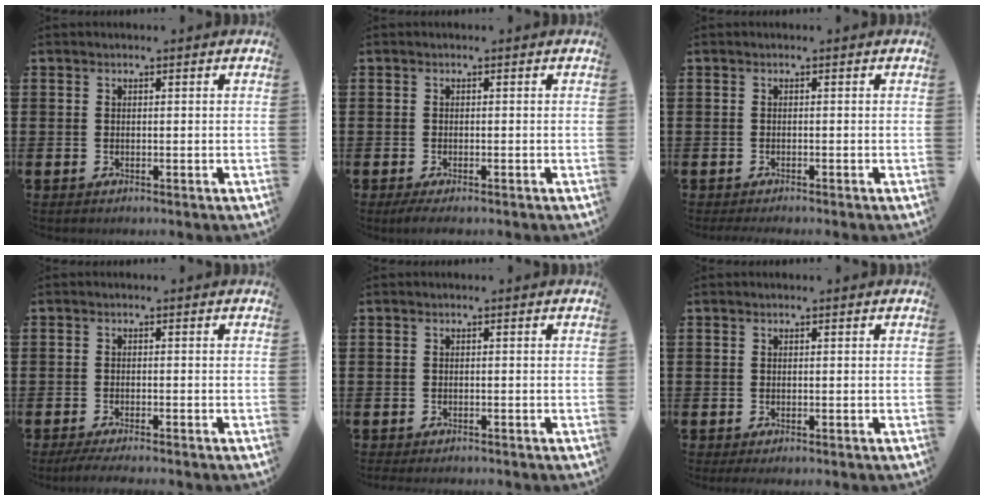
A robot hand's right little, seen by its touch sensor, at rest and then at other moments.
{"total": 1.5, "force": [-1.2, 0.1, 0.9], "torque": [-0.016, 0.000, -0.023]}
{"total": 0.6, "force": [-0.5, -0.1, 0.1], "torque": [0.000, 0.001, -0.010]}
{"total": 2.1, "force": [-1.8, 0.0, 1.0], "torque": [-0.015, 0.002, -0.034]}
{"total": 0.5, "force": [-0.5, 0.0, 0.0], "torque": [-0.002, 0.002, -0.011]}
{"total": 1.0, "force": [-0.7, 0.1, 0.7], "torque": [-0.012, -0.002, -0.013]}